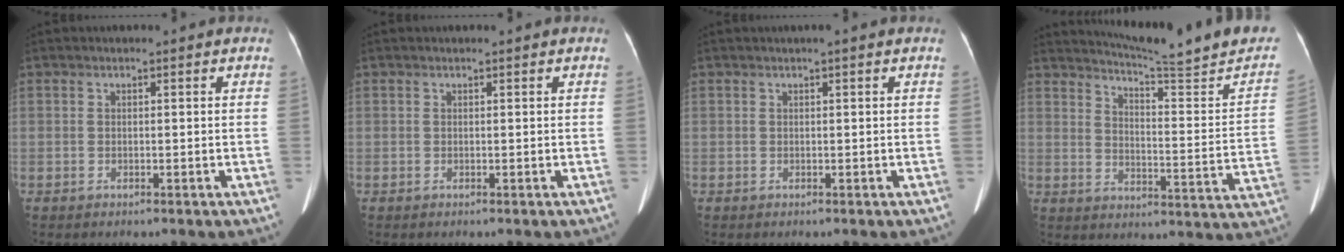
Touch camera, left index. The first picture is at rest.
{"total": 0.0}
{"total": 0.6, "force": [0.3, -0.1, 0.5], "torque": [-0.011, 0.009, 0.007]}
{"total": 20.9, "force": [19.0, -0.5, 8.8], "torque": [-0.129, -0.081, 0.237]}